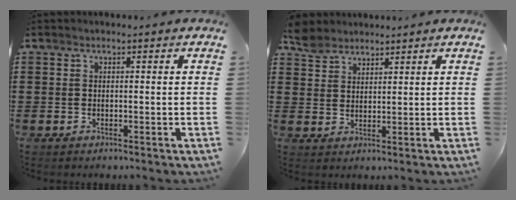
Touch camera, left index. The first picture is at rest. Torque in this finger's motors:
{"motor_torque": [0.38, 0.34, -0.07, 0.00]}